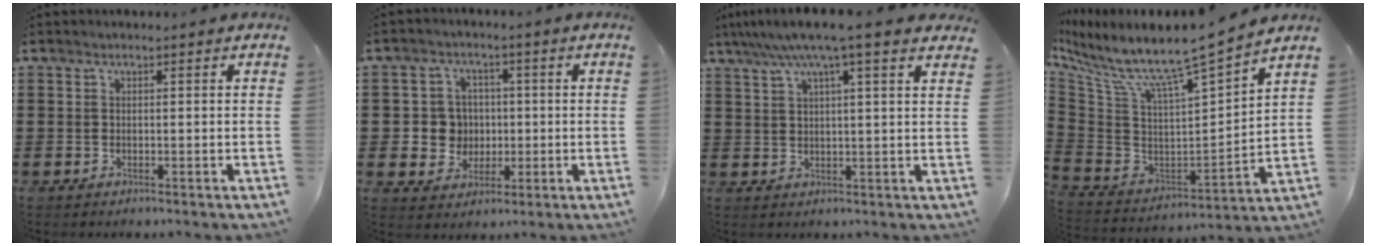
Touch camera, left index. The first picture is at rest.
{"total": 5.6, "force": [0.0, 5.4, 1.3], "torque": [-0.047, 0.016, 0.002]}
{"total": 7.3, "force": [5.4, 0.2, 4.9], "torque": [-0.110, -0.010, 0.093]}
{"total": 8.4, "force": [6.8, 0.0, 5.0], "torque": [-0.127, -0.072, 0.102]}